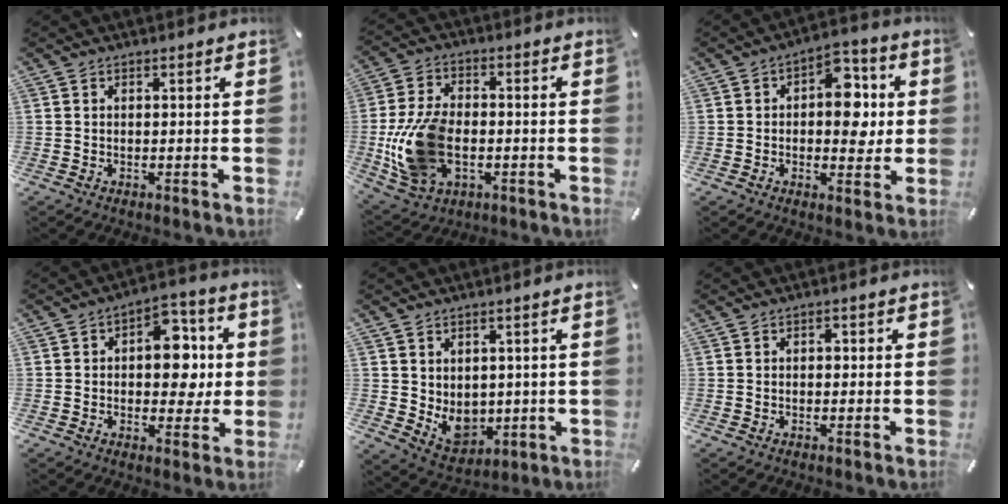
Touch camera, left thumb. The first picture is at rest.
{"total": 15.8, "force": [-3.2, 10.5, 11.4], "torque": [-0.253, 0.005, -0.054]}
{"total": 11.4, "force": [1.1, 7.6, 8.4], "torque": [-0.096, -0.004, 0.015]}
{"total": 12.2, "force": [0.9, 8.4, 8.8], "torque": [-0.104, 0.001, 0.015]}
{"total": 7.1, "force": [1.1, 6.5, 2.6], "torque": [-0.041, -0.022, 0.027]}
{"total": 1.3, "force": [0.1, 1.0, 0.7], "torque": [-0.007, 0.003, -0.003]}